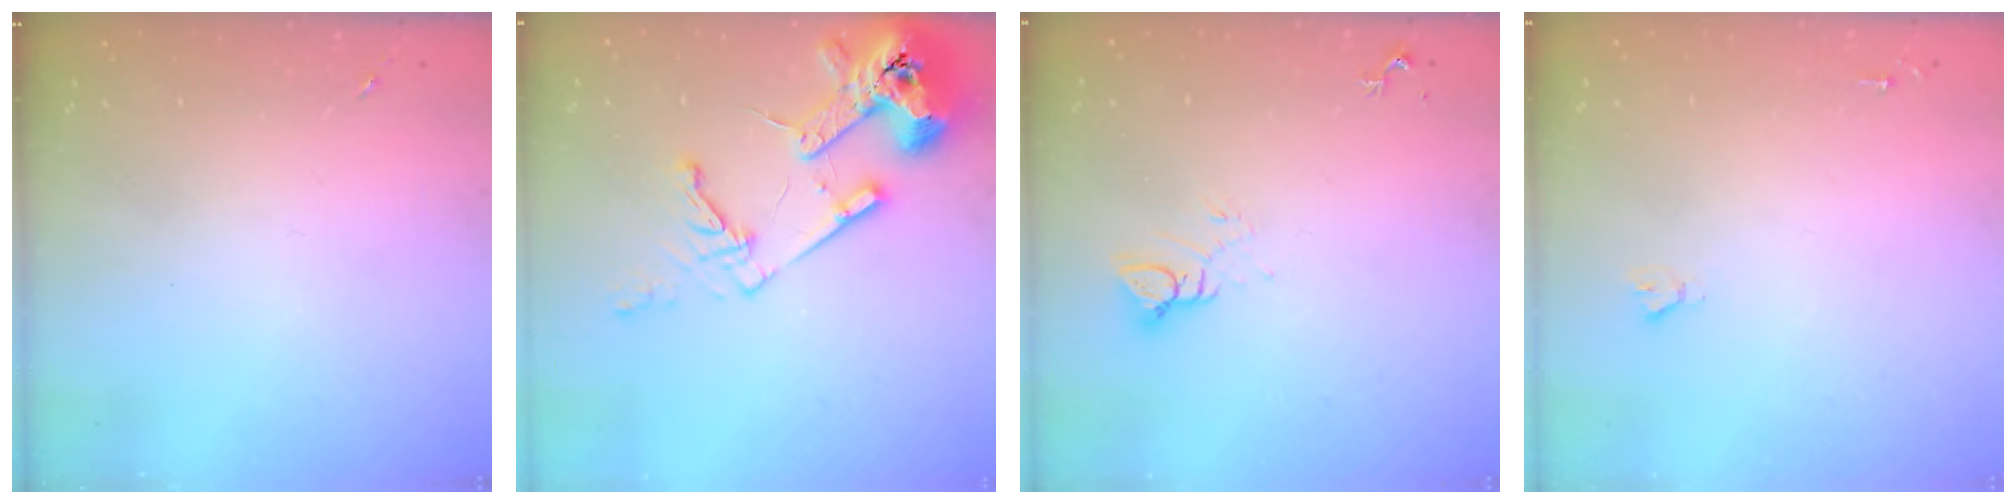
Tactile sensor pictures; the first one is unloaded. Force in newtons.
{"total": 16.7, "press": 16.5, "slide": 2.2}
{"total": 5.6, "press": 5.6, "slide": 0.4}
{"total": 1.9, "press": 1.9, "slide": 0.2}